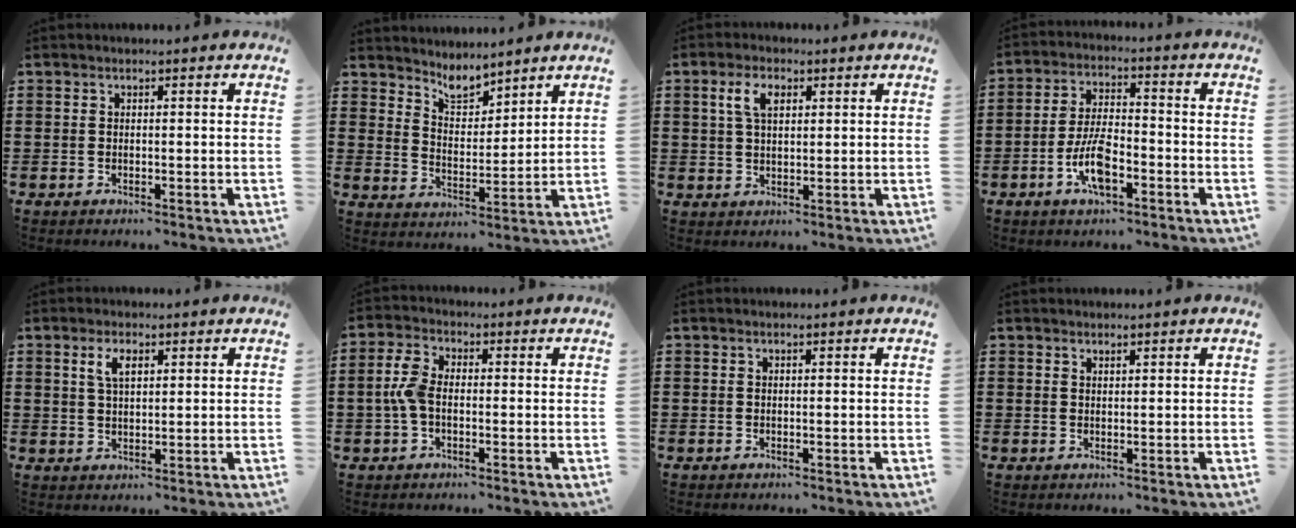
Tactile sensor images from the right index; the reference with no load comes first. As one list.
[{"total": 4.8, "force": [4.5, 1.4, 1.1], "torque": [-0.038, -0.015, 0.082]}, {"total": 4.3, "force": [1.6, 2.2, 3.4], "torque": [-0.075, 0.013, 0.026]}, {"total": 7.5, "force": [-3.2, 3.0, 6.1], "torque": [-0.141, -0.003, -0.064]}, {"total": 3.5, "force": [1.5, 1.5, 2.7], "torque": [-0.060, 0.008, 0.025]}, {"total": 4.9, "force": [-0.7, 2.7, 4.0], "torque": [-0.103, -0.002, -0.021]}, {"total": 0.0}, {"total": 0.7, "force": [0.6, 0.3, 0.0], "torque": [-0.001, 0.002, 0.013]}]